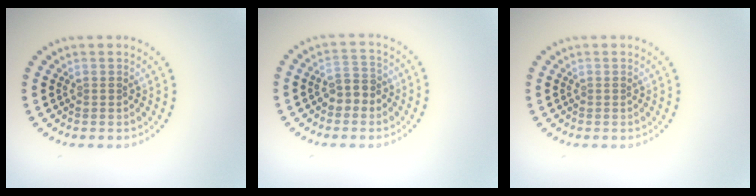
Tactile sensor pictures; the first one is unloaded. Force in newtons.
{"total": 2.6, "press": 2.5, "slide": 0.7}
{"total": 0.0}